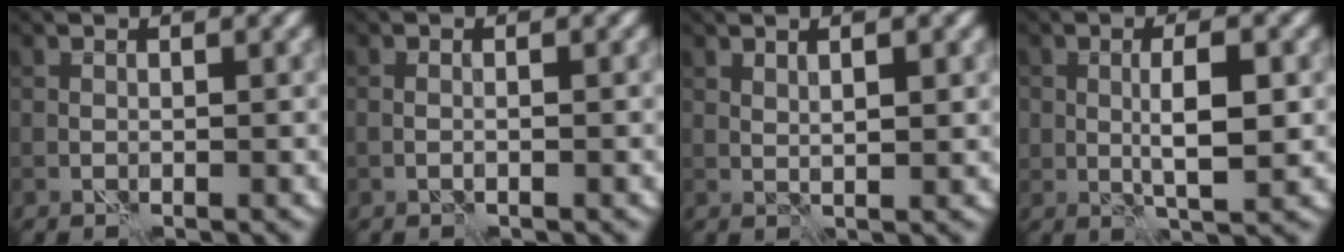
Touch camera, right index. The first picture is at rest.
{"total": 0.0}
{"total": 1.5, "force": [0.7, 0.2, 1.4], "torque": [-0.022, -0.003, 0.014]}
{"total": 3.8, "force": [-0.1, 1.2, 3.6], "torque": [-0.064, -0.002, 0.001]}